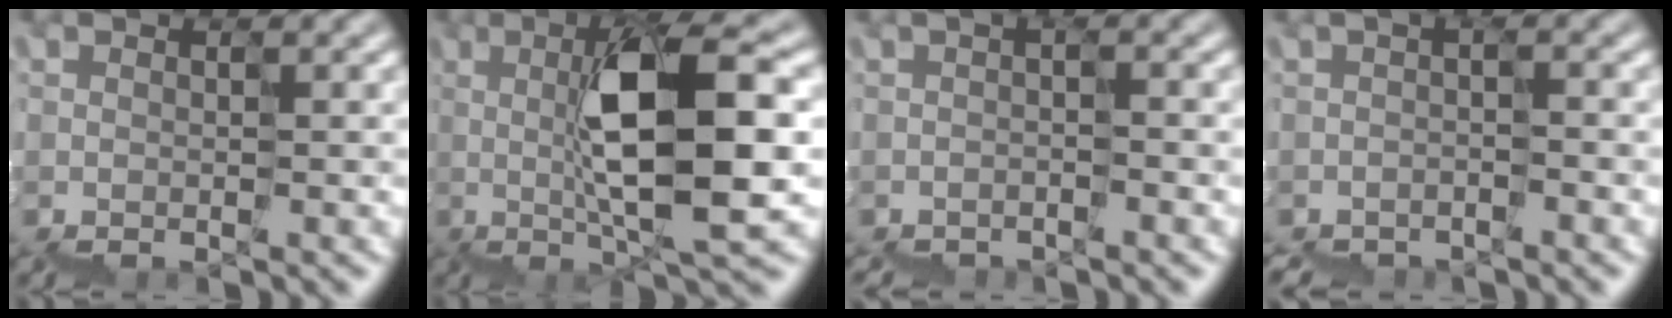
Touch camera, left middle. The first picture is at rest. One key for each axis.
{"total": 7.8, "fx": 1.2, "fy": 1.5, "fz": 7.5, "tx": -0.132, "ty": 0.015, "tz": 0.024}
{"total": 1.4, "fx": -1.4, "fy": -0.2, "fz": -0.3, "tx": 0.002, "ty": 0.000, "tz": -0.013}
{"total": 2.0, "fx": -2.0, "fy": 0.0, "fz": -0.1, "tx": 0.001, "ty": -0.001, "tz": -0.022}